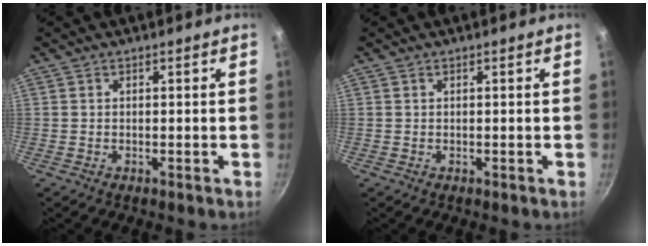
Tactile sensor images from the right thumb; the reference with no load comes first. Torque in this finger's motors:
{"motor_torque": [-0.06, -0.02, -0.44, 0.44, -0.01]}